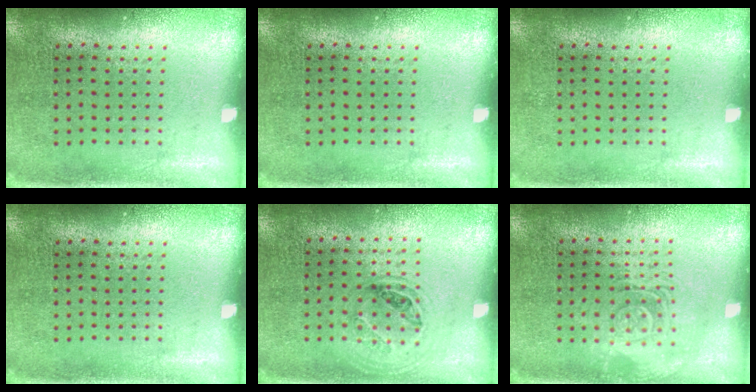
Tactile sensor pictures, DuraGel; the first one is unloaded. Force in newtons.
{"total": 0.0}
{"total": 0.0}
{"total": 0.0}
{"total": 1.0, "press": 0.9, "slide": 0.3}
{"total": 2.8, "press": 2.7, "slide": 0.4}